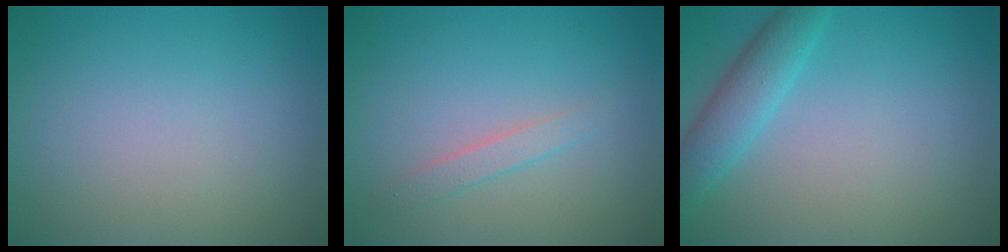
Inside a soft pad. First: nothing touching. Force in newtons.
{"total": 1.3, "press": 1.3, "slide": 0.0}
{"total": 3.2, "press": 3.2, "slide": 0.1}